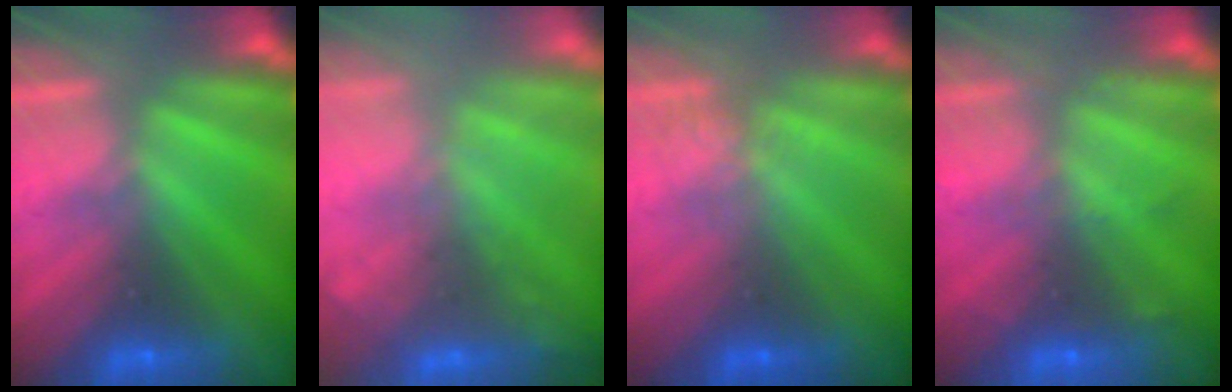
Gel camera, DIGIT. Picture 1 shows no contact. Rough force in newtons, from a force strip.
{"total": 7.5}
{"total": 1.5}
{"total": 2.3}